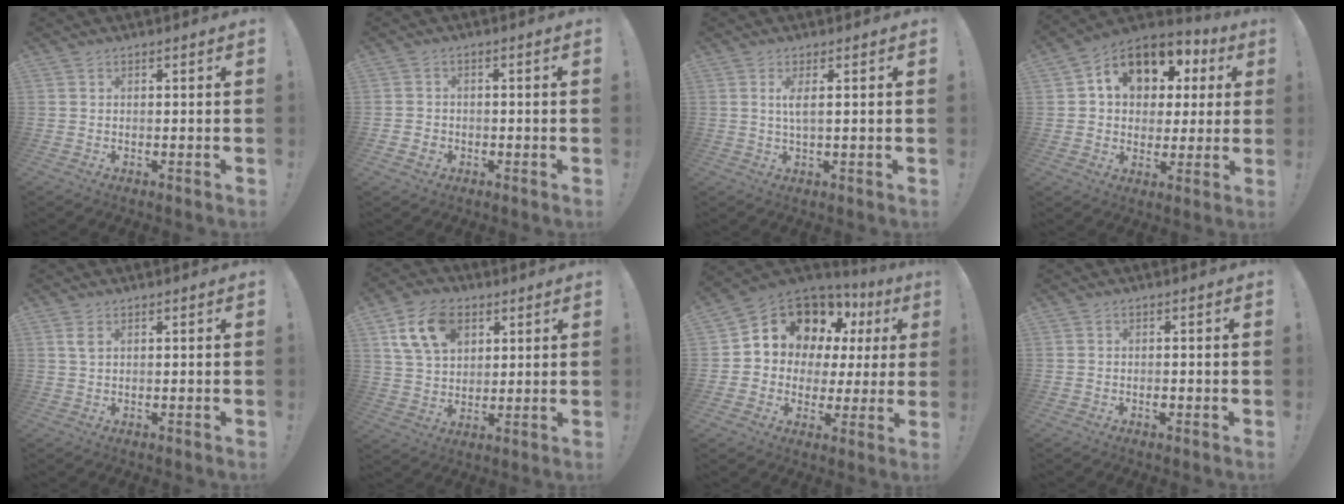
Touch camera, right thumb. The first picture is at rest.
{"total": 2.9, "force": [-1.2, 2.4, 1.0], "torque": [-0.016, 0.003, -0.022]}
{"total": 3.6, "force": [0.7, 0.4, 3.6], "torque": [-0.069, -0.001, 0.011]}
{"total": 14.0, "force": [5.8, 10.2, 7.7], "torque": [-0.116, -0.023, 0.106]}
{"total": 2.0, "force": [0.9, 0.9, 1.6], "torque": [-0.028, 0.001, 0.016]}
{"total": 14.2, "force": [6.4, 9.8, 8.1], "torque": [-0.140, -0.013, 0.125]}
{"total": 12.3, "force": [7.4, 8.4, 5.1], "torque": [-0.091, -0.057, 0.148]}
{"total": 1.3, "force": [-0.9, 0.6, 0.7], "torque": [-0.018, 0.006, -0.015]}